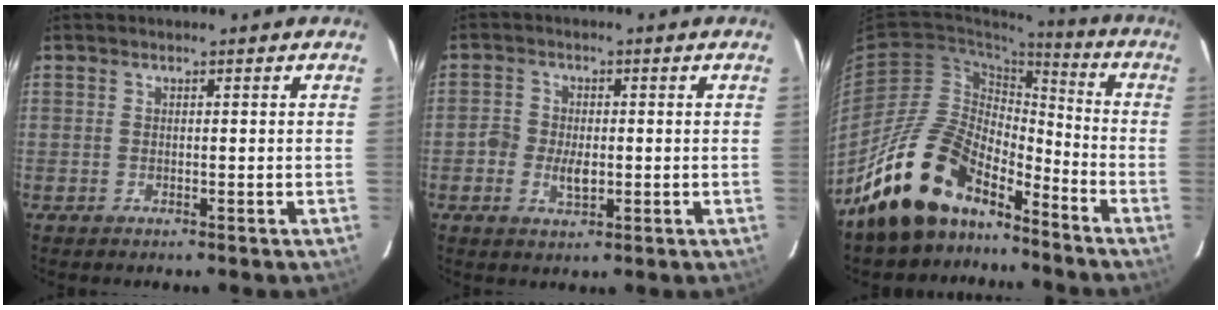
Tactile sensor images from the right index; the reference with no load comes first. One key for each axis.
{"total": 4.6, "fx": -1.2, "fy": 3.1, "fz": 3.1, "tx": -0.070, "ty": 0.002, "tz": -0.025}
{"total": 17.1, "fx": -13.5, "fy": 7.6, "fz": 7.4, "tx": -0.145, "ty": 0.021, "tz": -0.235}